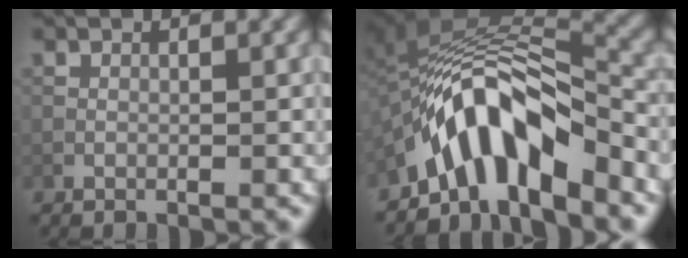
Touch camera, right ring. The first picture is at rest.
{"total": 8.5, "force": [-5.2, 3.0, 6.1], "torque": [-0.085, 0.014, -0.091]}